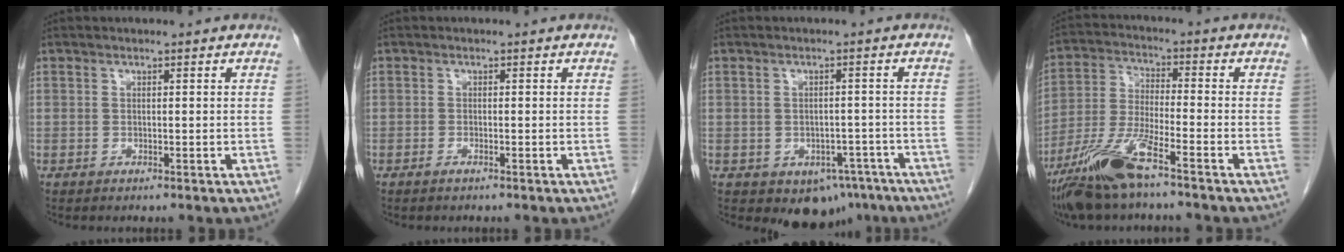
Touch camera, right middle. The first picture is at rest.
{"total": 0.6, "force": [-0.5, 0.0, 0.4], "torque": [-0.009, -0.001, -0.010]}
{"total": 7.6, "force": [-4.9, 5.0, 2.9], "torque": [-0.015, 0.013, -0.059]}
{"total": 11.0, "force": [-7.6, 1.1, 7.9], "torque": [-0.171, -0.024, -0.147]}